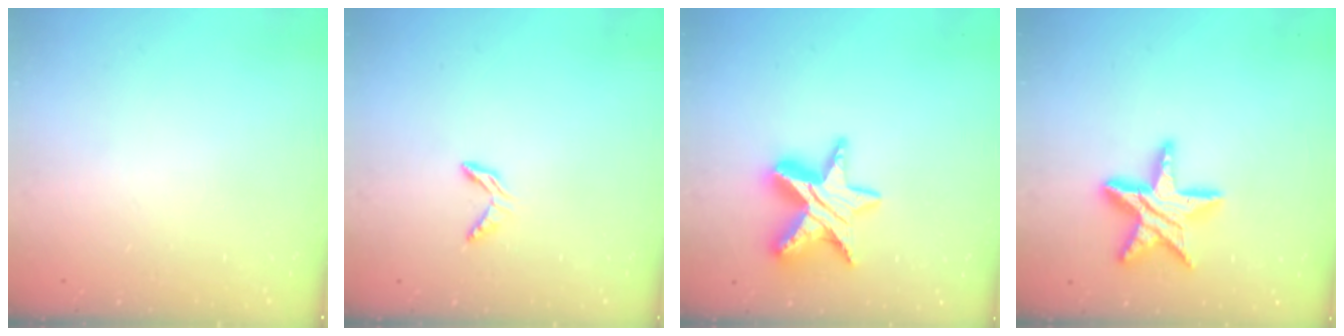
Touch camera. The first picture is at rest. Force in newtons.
{"total": 4.2, "press": 4.2, "slide": 0.3}
{"total": 13.3, "press": 13.2, "slide": 1.1}
{"total": 16.8, "press": 16.8, "slide": 1.1}